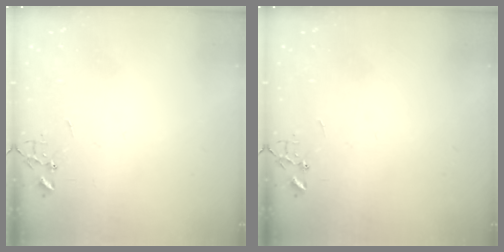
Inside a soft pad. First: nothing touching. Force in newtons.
{"total": 0.0}